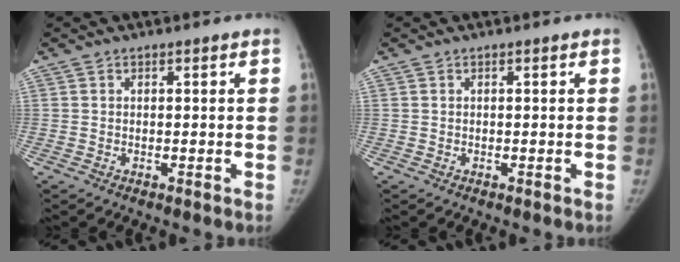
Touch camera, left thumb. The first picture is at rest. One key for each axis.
{"total": 0.0}